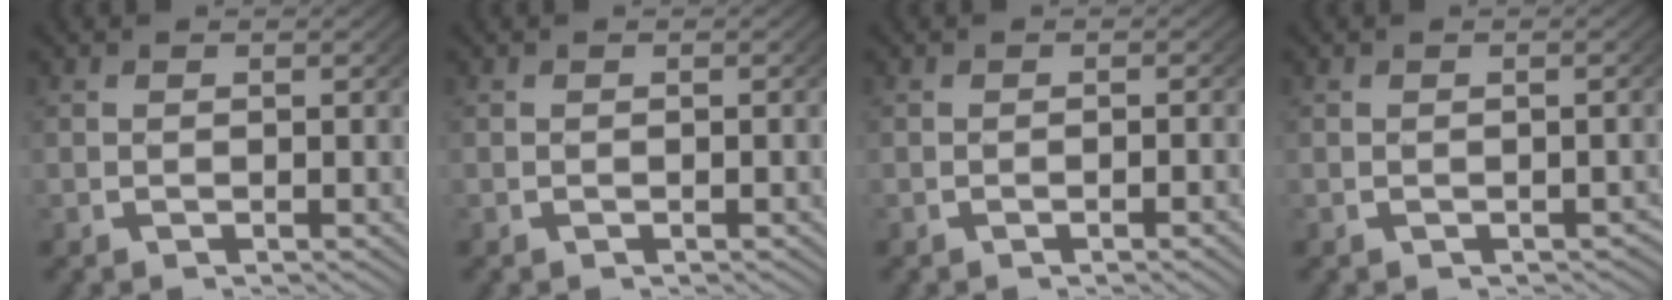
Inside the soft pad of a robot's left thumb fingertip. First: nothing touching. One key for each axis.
{"total": 0.0}
{"total": 1.1, "fx": -0.6, "fy": 0.1, "fz": 1.0, "tx": -0.014, "ty": 0.008, "tz": -0.013}
{"total": 1.0, "fx": -0.8, "fy": 0.5, "fz": 0.3, "tx": 0.001, "ty": -0.003, "tz": -0.011}